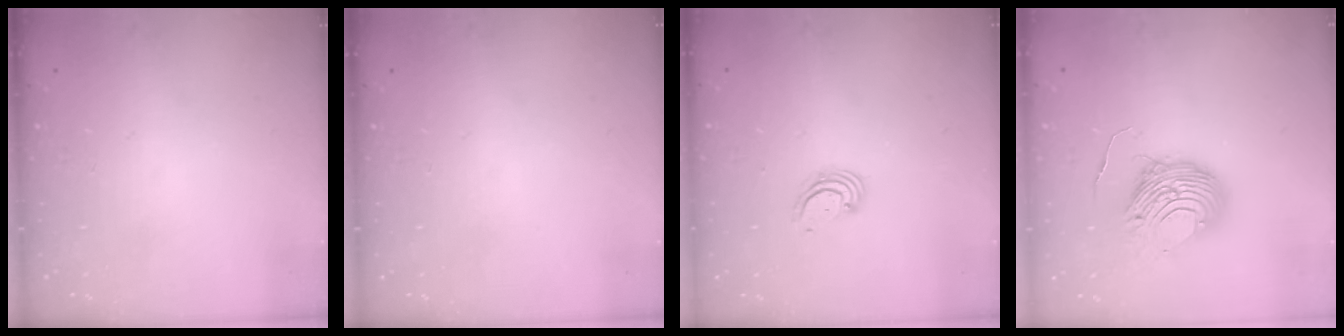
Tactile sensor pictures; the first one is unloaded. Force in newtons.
{"total": 0.0}
{"total": 2.6, "press": 2.6, "slide": 0.3}
{"total": 10.6, "press": 10.6, "slide": 0.8}